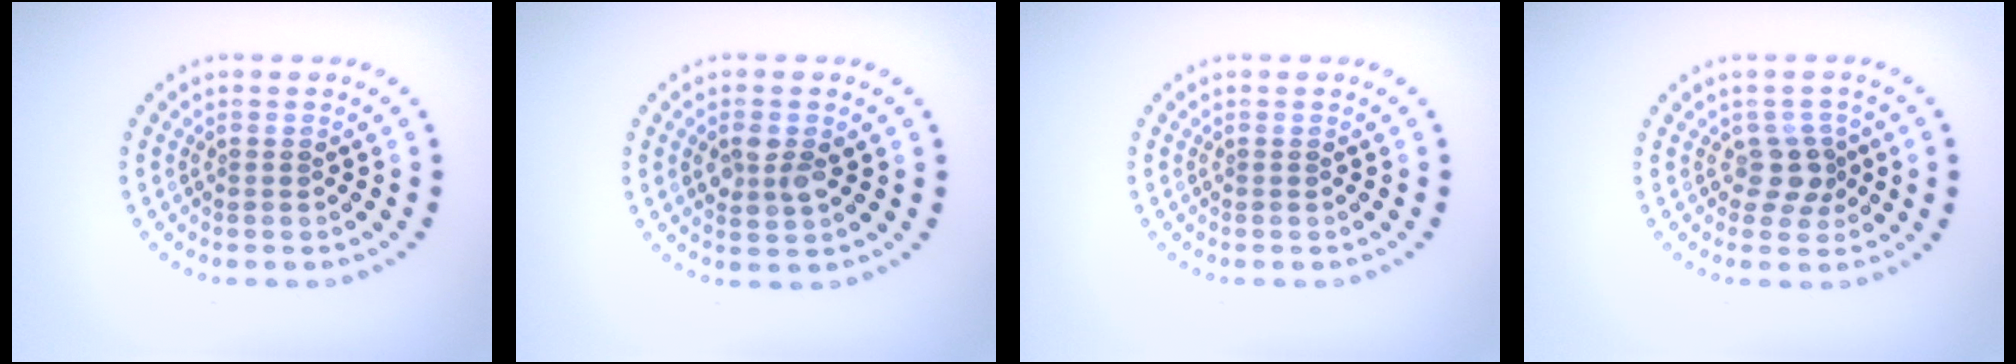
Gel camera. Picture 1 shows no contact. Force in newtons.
{"total": 2.6, "press": 2.5, "slide": 0.6}
{"total": 0.0}
{"total": 2.3, "press": 1.9, "slide": 1.4}